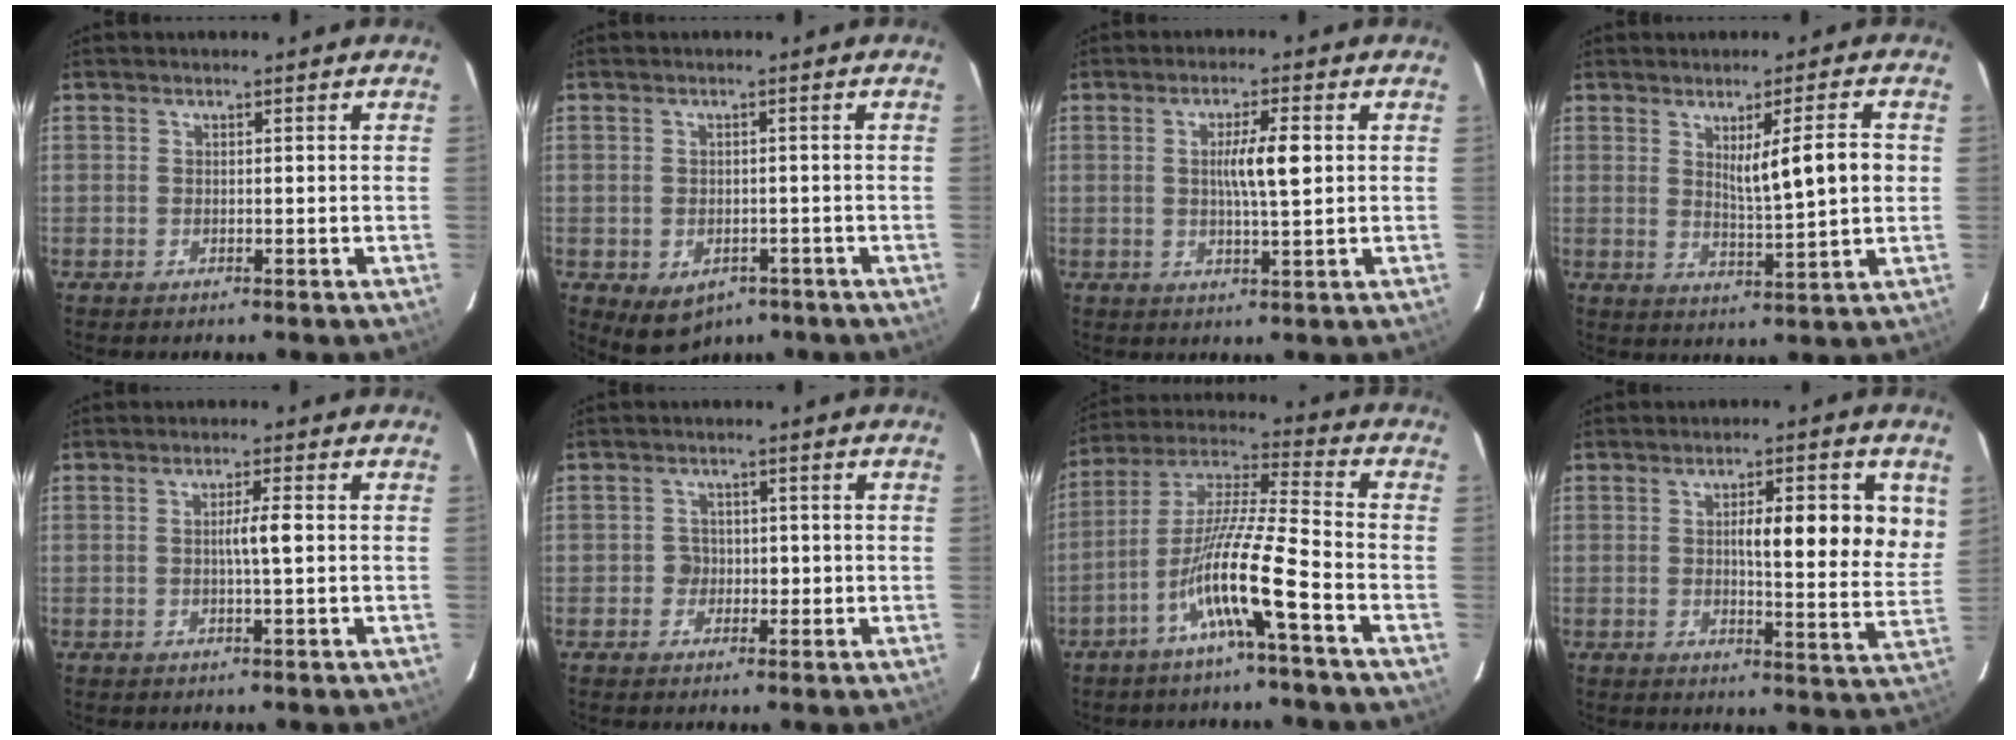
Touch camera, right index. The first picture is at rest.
{"total": 5.5, "force": [-2.9, 4.1, 2.3], "torque": [-0.038, 0.002, -0.027]}
{"total": 5.6, "force": [0.7, 0.3, 5.6], "torque": [-0.097, 0.001, 0.012]}
{"total": 8.0, "force": [1.5, 0.3, 7.8], "torque": [-0.124, -0.005, 0.027]}
{"total": 2.9, "force": [0.0, -0.2, 2.9], "torque": [-0.051, -0.001, -0.001]}
{"total": 2.5, "force": [-0.4, 2.3, 0.9], "torque": [-0.006, 0.010, -0.005]}
{"total": 12.4, "force": [-5.7, -0.9, 11.0], "torque": [-0.218, 0.005, -0.110]}
{"total": 11.5, "force": [3.4, 2.3, 10.7], "torque": [-0.136, 0.004, 0.042]}